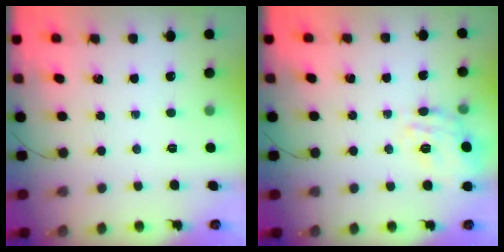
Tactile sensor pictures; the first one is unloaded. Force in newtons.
{"total": 13.7, "press": 13.7, "slide": 0.6}